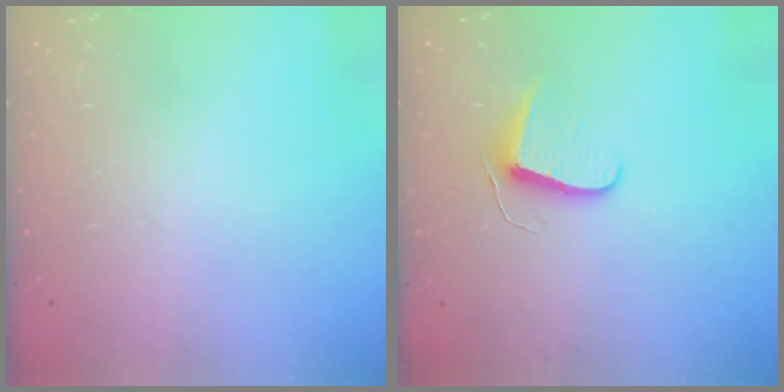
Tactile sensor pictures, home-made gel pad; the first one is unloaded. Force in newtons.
{"total": 7.5, "press": 7.4, "slide": 0.6}